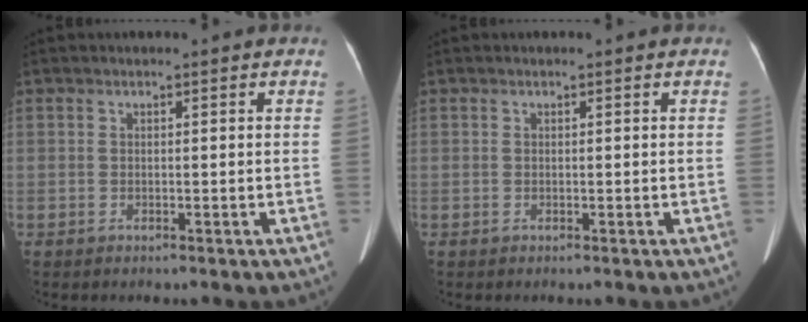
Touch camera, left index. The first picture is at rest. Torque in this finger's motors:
{"motor_torque": [0.09, -0.05, 0.00, 0.00]}